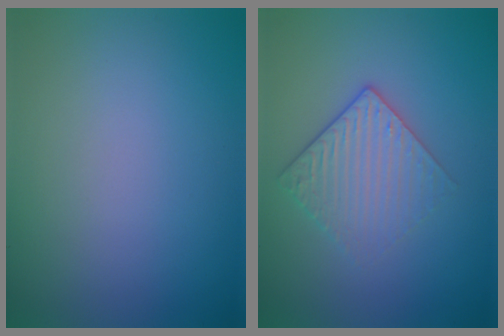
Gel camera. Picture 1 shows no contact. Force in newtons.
{"total": 3.0, "press": 2.6, "slide": 1.5}